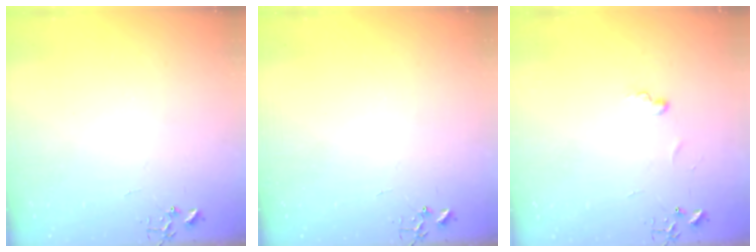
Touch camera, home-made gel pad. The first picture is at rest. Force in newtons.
{"total": 0.0}
{"total": 5.6, "press": 5.6, "slide": 0.5}